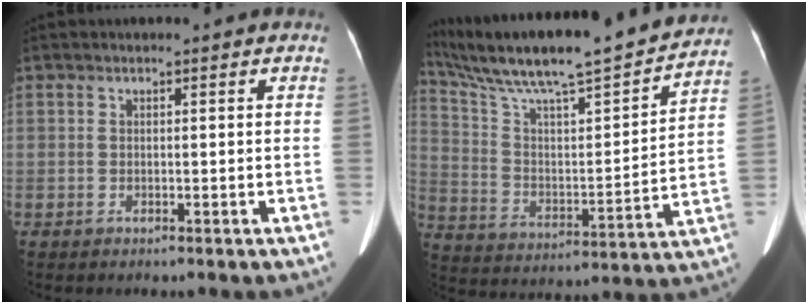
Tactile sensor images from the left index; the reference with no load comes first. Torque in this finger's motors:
{"motor_torque": [0.78, -1.35, 0.11, 0.04]}